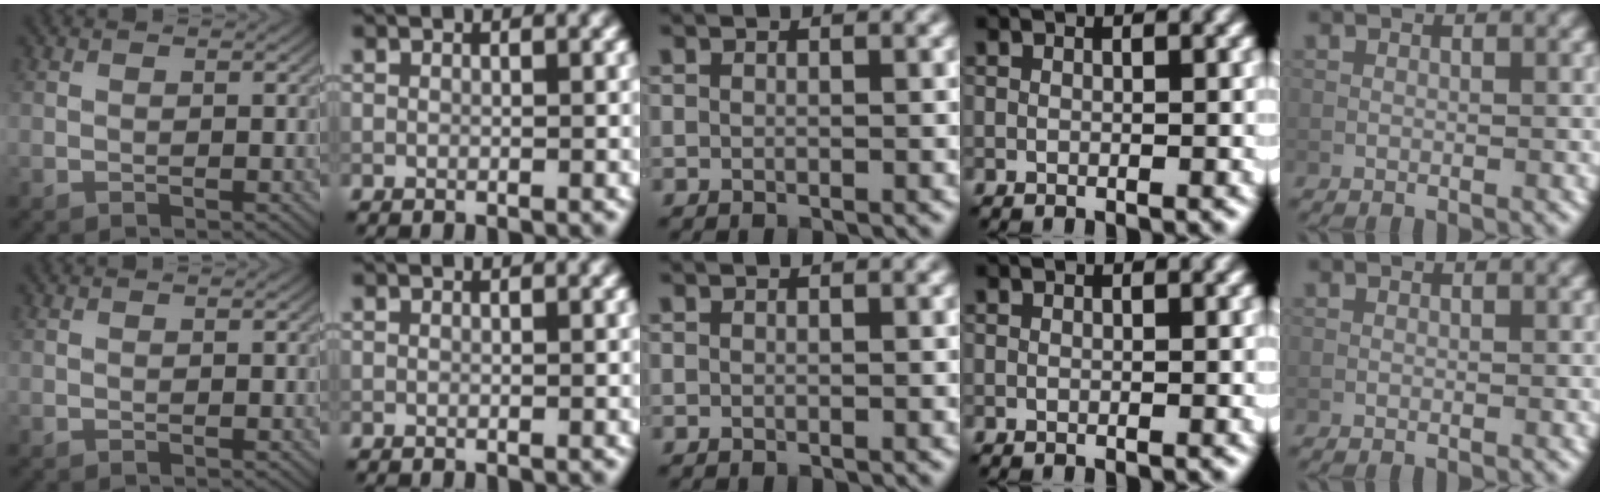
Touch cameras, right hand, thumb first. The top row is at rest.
{}